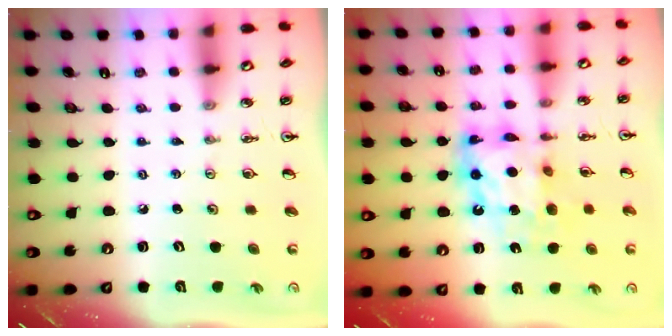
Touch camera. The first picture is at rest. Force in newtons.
{"total": 12.9, "press": 12.8, "slide": 1.3}